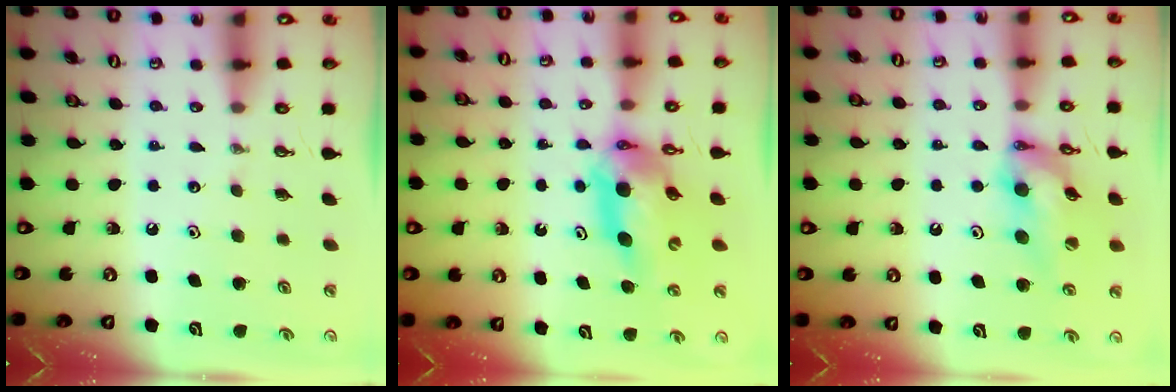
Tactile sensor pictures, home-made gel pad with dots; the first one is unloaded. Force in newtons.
{"total": 10.6, "press": 10.6, "slide": 1.1}
{"total": 14.5, "press": 13.0, "slide": 6.3}